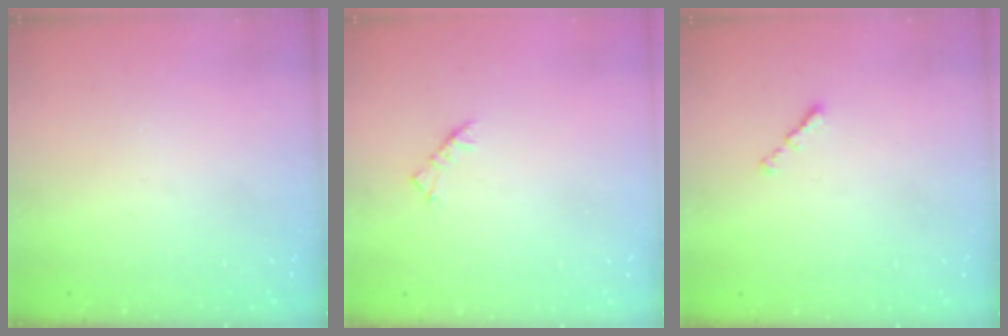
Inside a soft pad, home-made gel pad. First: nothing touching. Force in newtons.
{"total": 2.5, "press": 2.4, "slide": 0.7}
{"total": 1.1, "press": 1.0, "slide": 0.4}